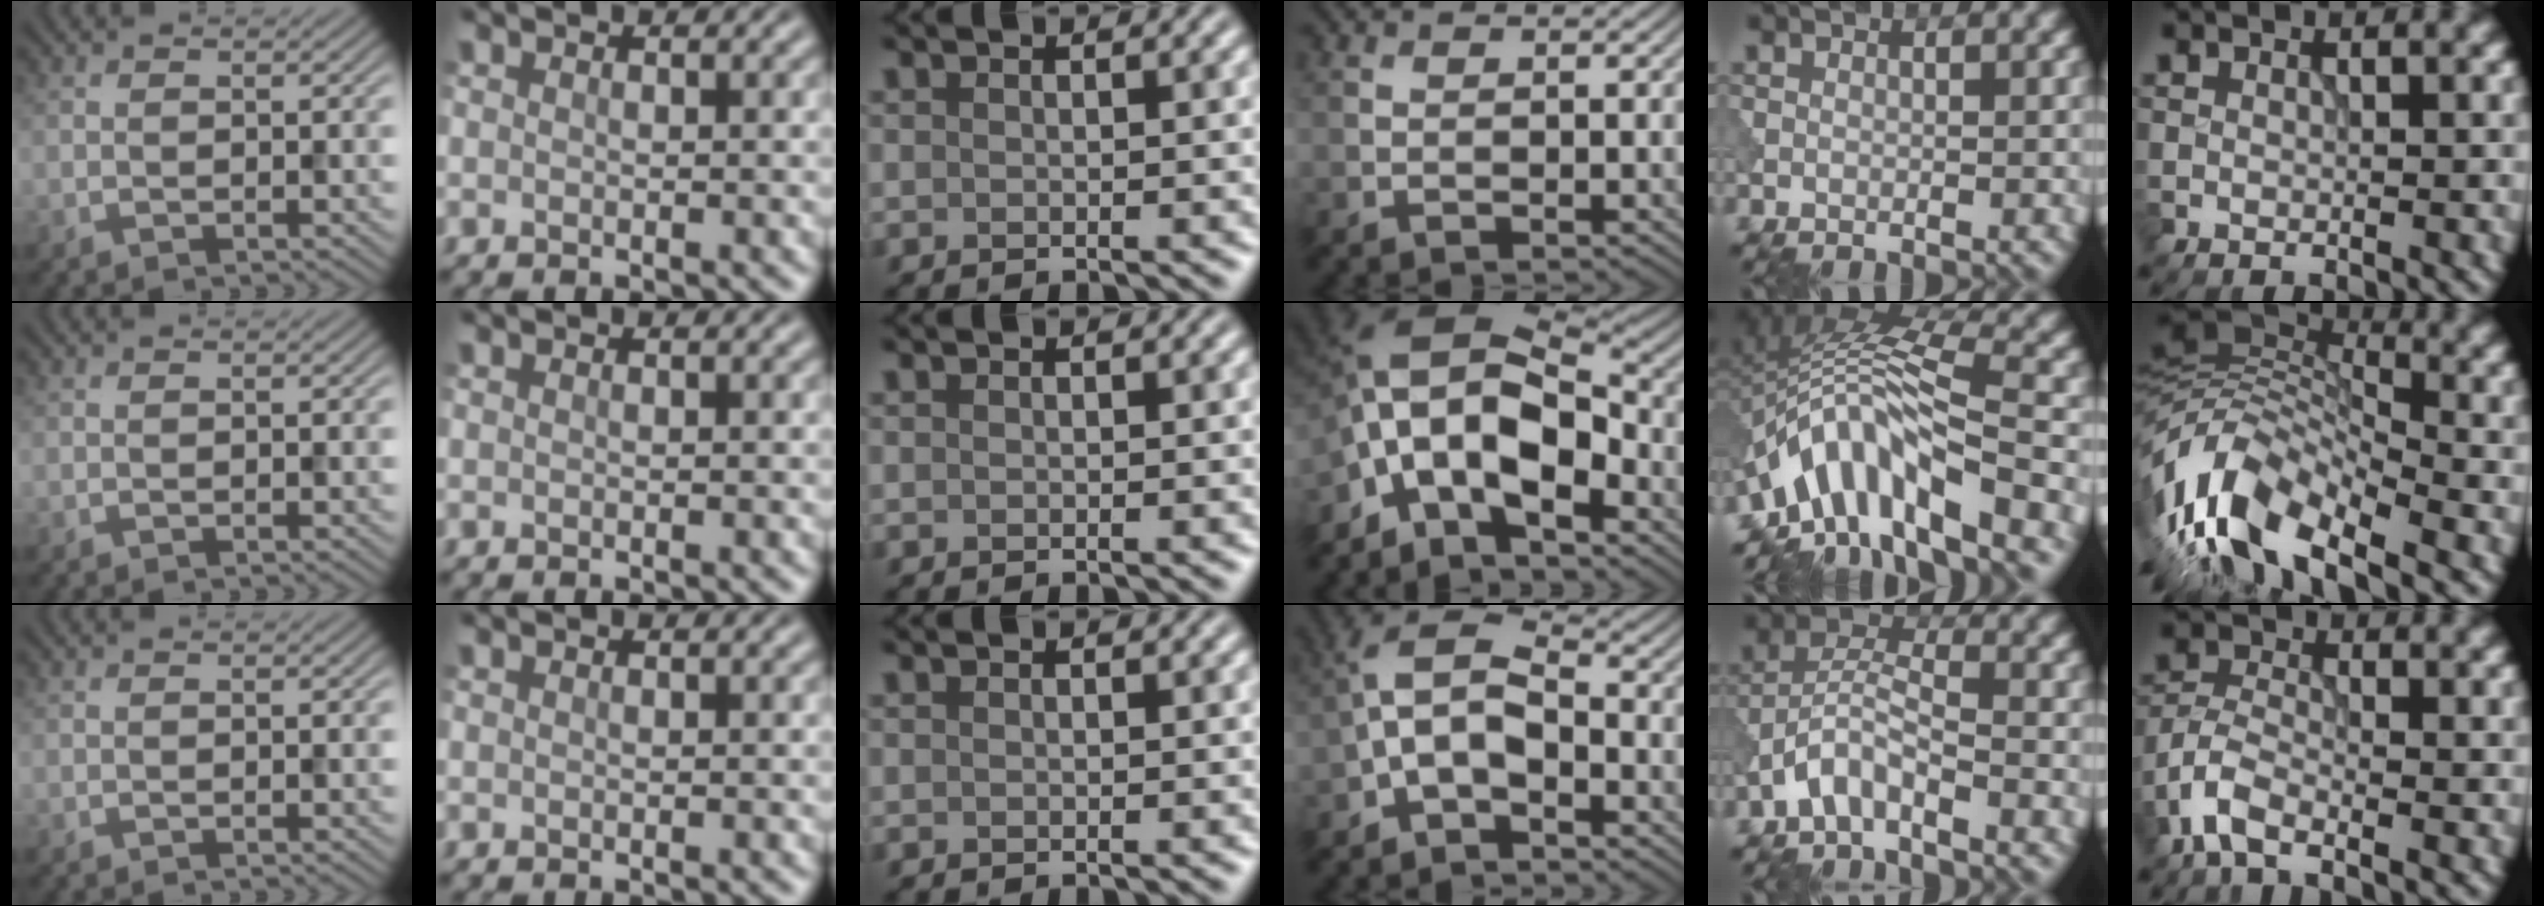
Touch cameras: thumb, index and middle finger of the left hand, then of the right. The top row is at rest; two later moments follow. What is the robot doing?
{"motion": "dispense", "object": "pipette"}